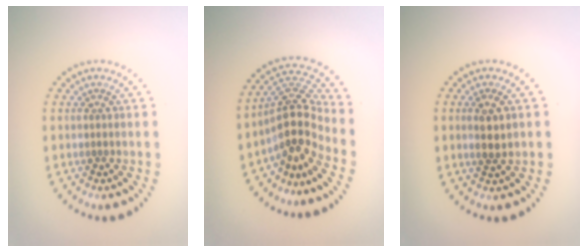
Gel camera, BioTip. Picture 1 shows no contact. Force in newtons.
{"total": 4.6, "press": 3.8, "slide": 2.6}
{"total": 1.7, "press": 1.6, "slide": 0.5}